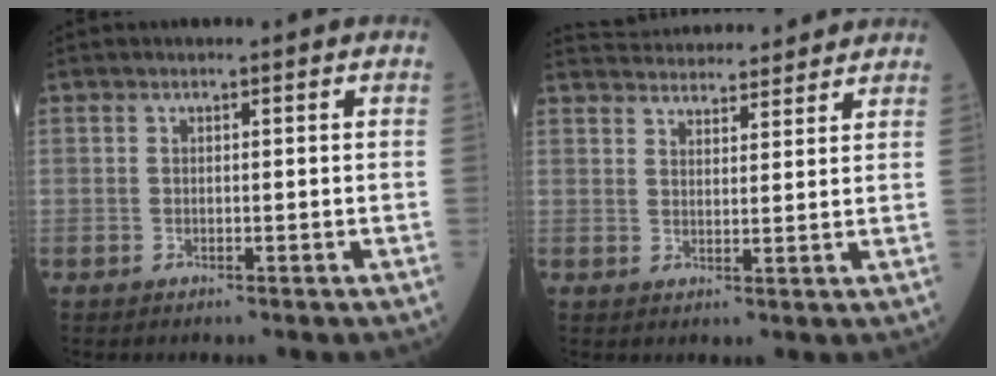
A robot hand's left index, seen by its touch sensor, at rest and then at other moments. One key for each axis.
{"total": 12.9, "fx": 12.4, "fy": 2.2, "fz": 3.0, "tx": -0.042, "ty": 0.028, "tz": 0.172}